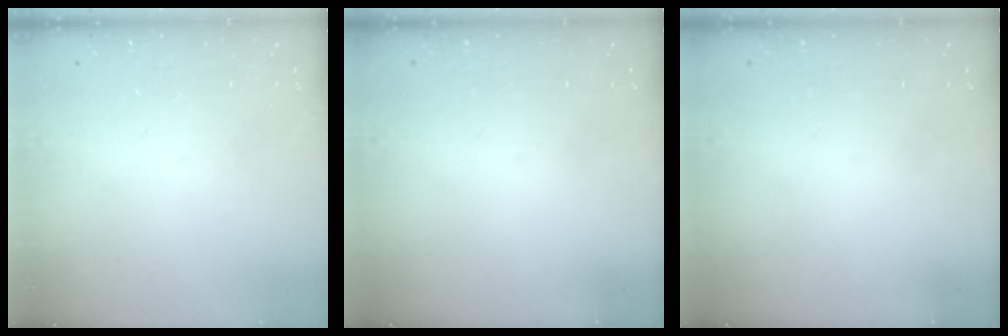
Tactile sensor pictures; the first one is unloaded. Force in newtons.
{"total": 0.0}
{"total": 0.0}